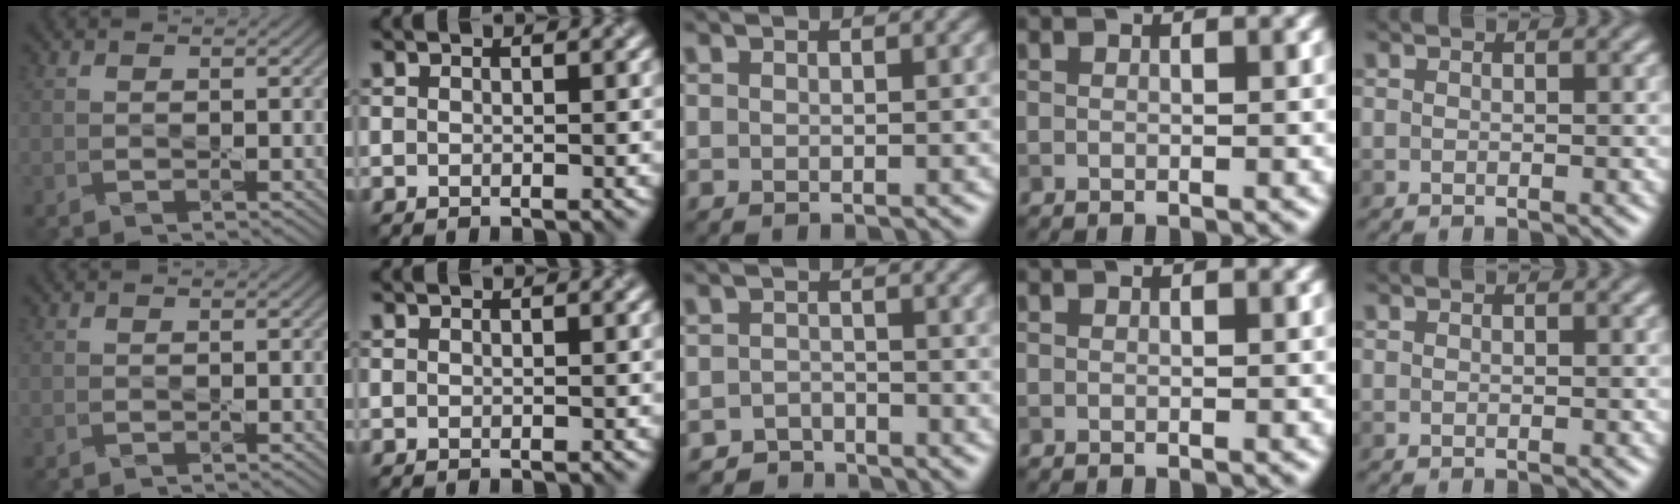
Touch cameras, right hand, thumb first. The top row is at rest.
{"middle": {"total": 2.3, "force": [-2.1, 0.7, -0.4], "torque": [0.019, 0.005, -0.044]}}